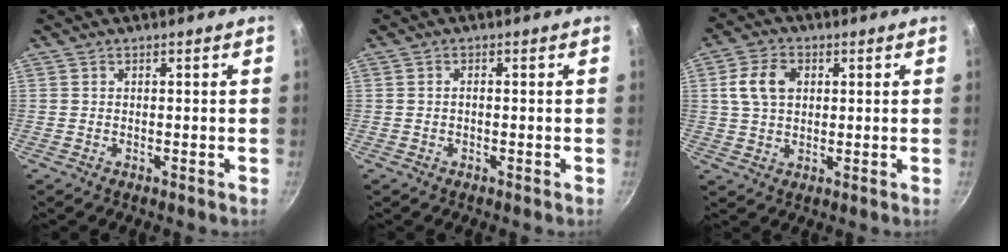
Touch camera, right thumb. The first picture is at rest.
{"total": 0.7, "force": [-0.2, 0.3, 0.5], "torque": [-0.006, 0.001, -0.006]}
{"total": 7.7, "force": [1.8, 5.4, 5.2], "torque": [-0.092, 0.007, 0.033]}